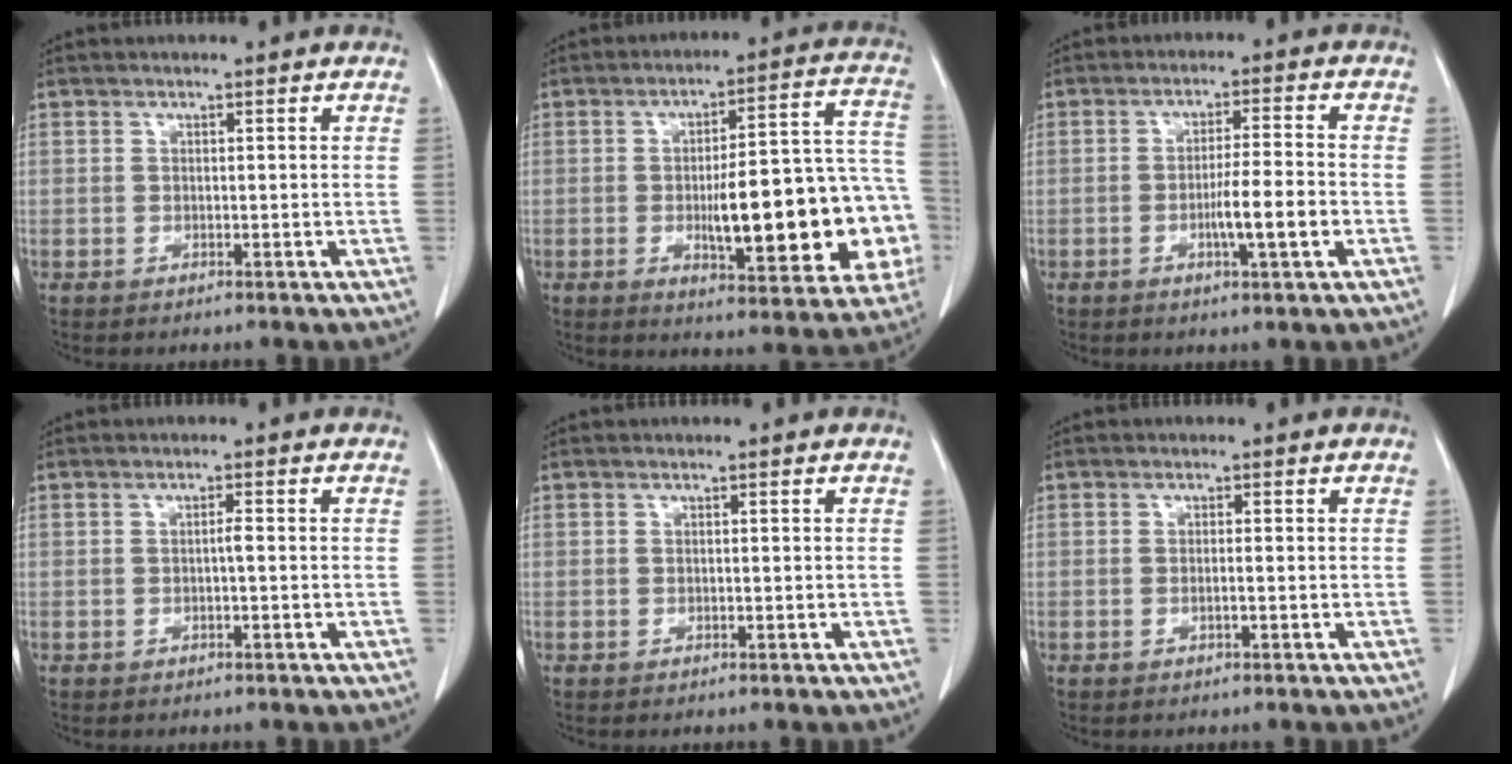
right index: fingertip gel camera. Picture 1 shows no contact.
{"total": 22.3, "force": [-4.3, 5.6, 21.2], "torque": [-0.218, 0.036, -0.041]}
{"total": 7.1, "force": [-2.0, 0.6, 6.8], "torque": [-0.113, 0.001, -0.032]}
{"total": 1.5, "force": [-0.1, 0.3, 1.4], "torque": [-0.030, 0.003, 0.000]}
{"total": 0.0}
{"total": 1.3, "force": [-0.3, 0.3, 1.2], "torque": [-0.028, 0.001, -0.002]}